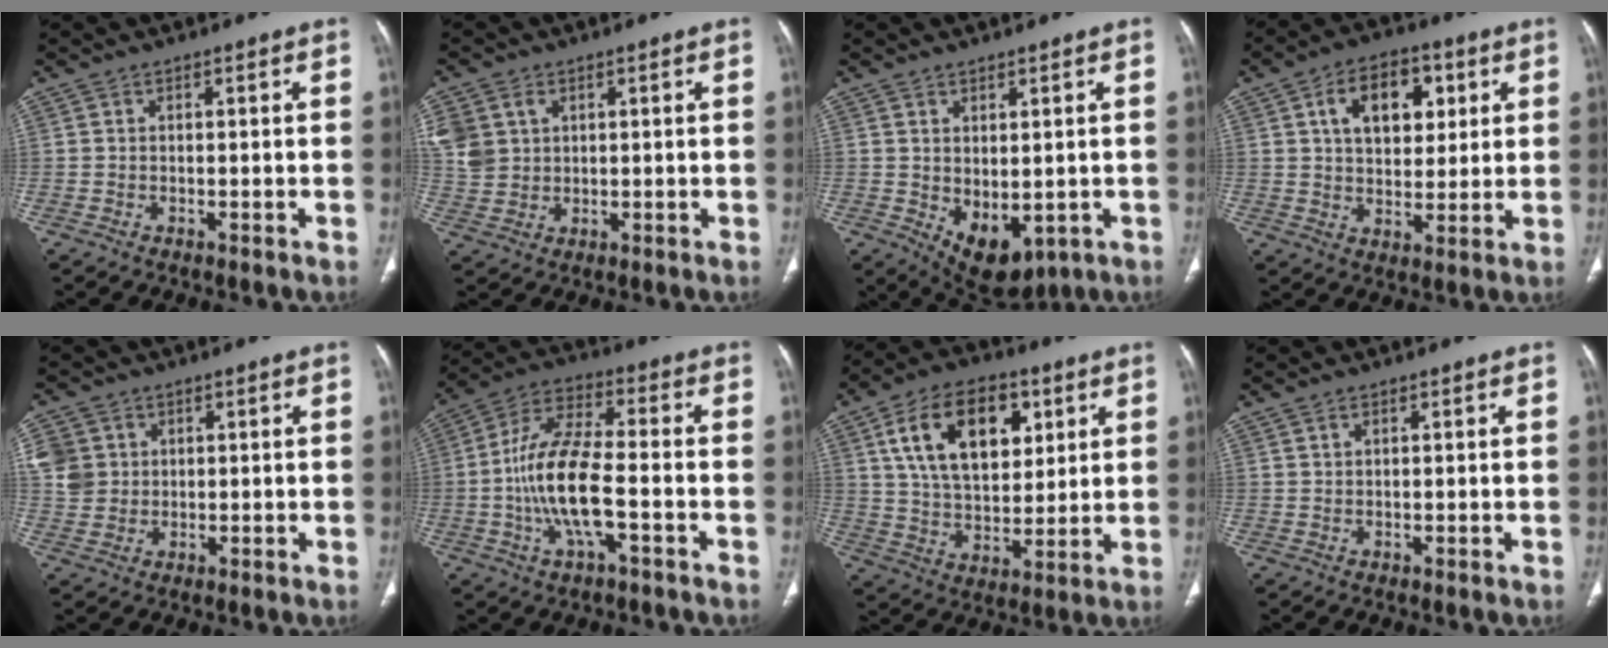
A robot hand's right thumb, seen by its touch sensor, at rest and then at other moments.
{"total": 8.2, "force": [2.6, 6.7, 3.9], "torque": [-0.078, 0.001, 0.061]}
{"total": 8.5, "force": [-1.5, 5.0, 6.7], "torque": [-0.081, -0.005, 0.006]}
{"total": 12.6, "force": [4.2, 8.2, 8.6], "torque": [-0.094, -0.003, 0.067]}
{"total": 6.7, "force": [1.6, 6.0, 2.5], "torque": [-0.033, 0.001, 0.037]}
{"total": 14.0, "force": [-3.2, 5.1, 12.6], "torque": [-0.256, 0.032, -0.063]}
{"total": 18.6, "force": [6.8, 11.4, 13.0], "torque": [-0.182, -0.017, 0.120]}
{"total": 0.8, "force": [0.5, 0.5, 0.5], "torque": [-0.008, -0.002, 0.009]}